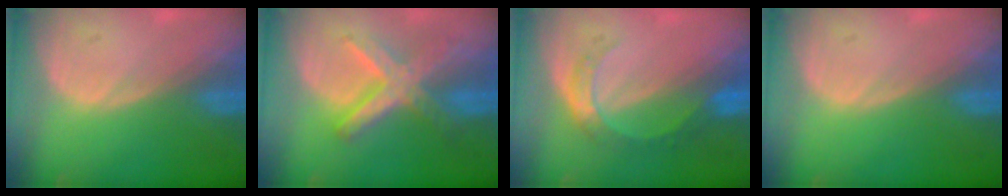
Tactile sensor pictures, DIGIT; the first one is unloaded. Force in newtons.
{"total": 7.3, "press": 7.3, "slide": 0.5}
{"total": 5.4, "press": 4.9, "slide": 2.2}
{"total": 0.0}